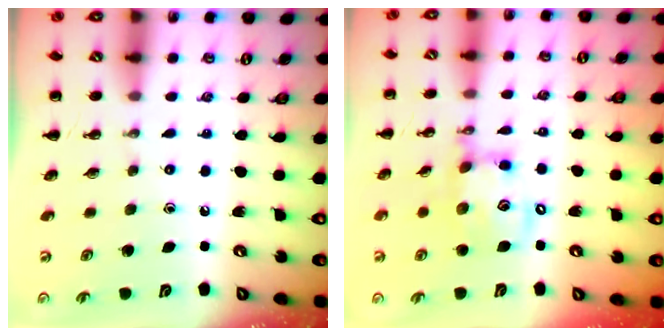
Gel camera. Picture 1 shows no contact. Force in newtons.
{"total": 12.4, "press": 12.2, "slide": 2.5}